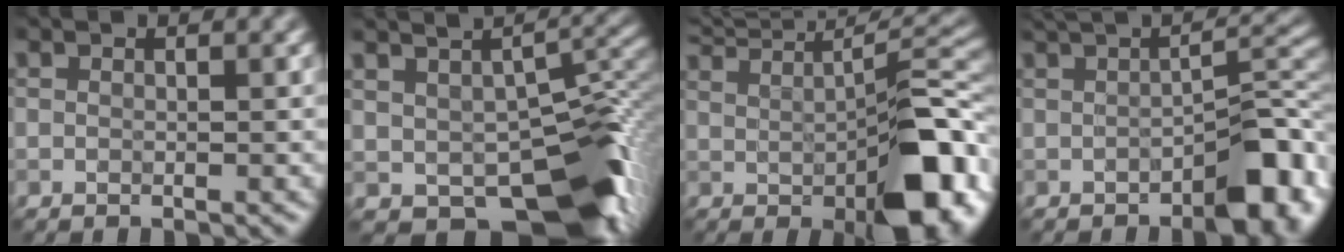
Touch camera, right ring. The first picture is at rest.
{"total": 8.7, "force": [-3.6, 4.5, 6.5], "torque": [-0.092, -0.011, -0.023]}
{"total": 9.9, "force": [0.8, 3.2, 9.3], "torque": [-0.133, 0.007, 0.048]}
{"total": 6.8, "force": [-2.3, 1.9, 6.1], "torque": [-0.073, 0.006, -0.013]}